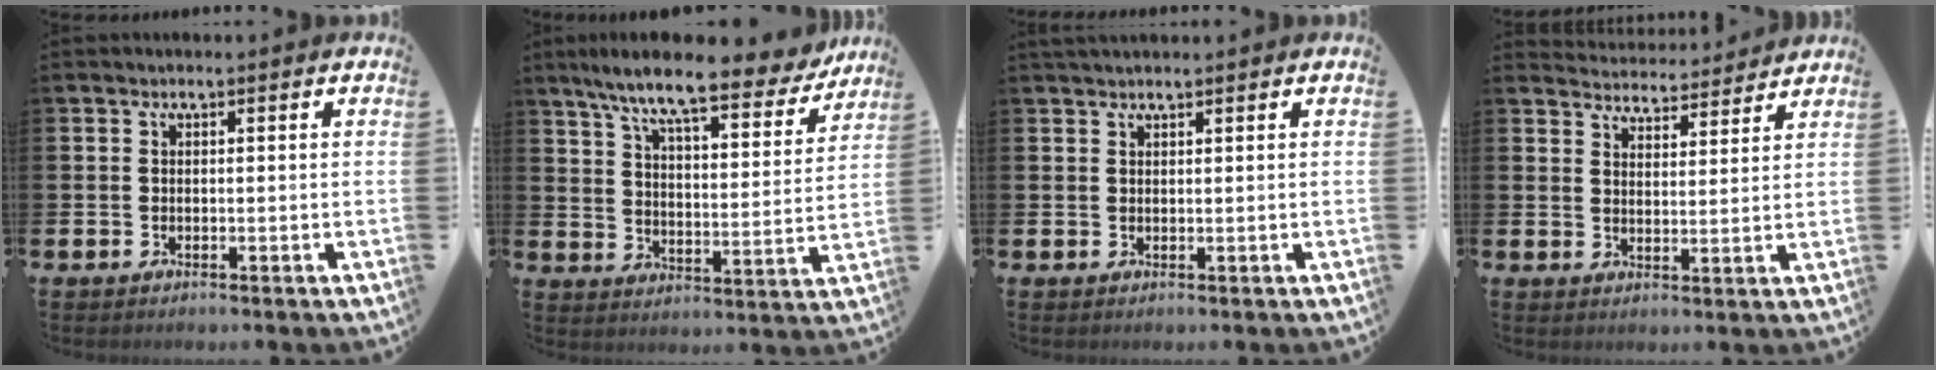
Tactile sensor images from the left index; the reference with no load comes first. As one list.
[{"total": 10.2, "force": [8.8, 1.3, 5.1], "torque": [-0.118, -0.051, 0.146]}, {"total": 1.3, "force": [1.3, 0.2, 0.4], "torque": [-0.005, 0.001, 0.022]}, {"total": 4.4, "force": [4.4, 0.6, -0.3], "torque": [-0.005, -0.034, 0.076]}]